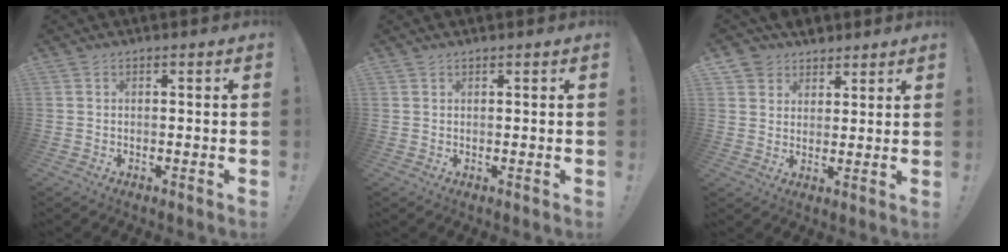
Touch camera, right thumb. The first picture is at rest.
{"total": 0.7, "force": [0.6, 0.2, 0.1], "torque": [0.000, -0.001, 0.013]}
{"total": 5.8, "force": [3.9, 4.3, -0.2], "torque": [0.004, -0.030, 0.076]}